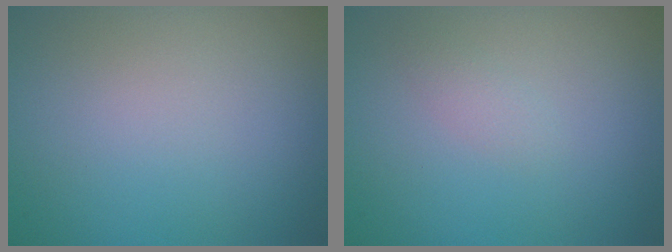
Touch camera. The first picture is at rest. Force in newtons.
{"total": 1.0, "press": 1.0, "slide": 0.1}